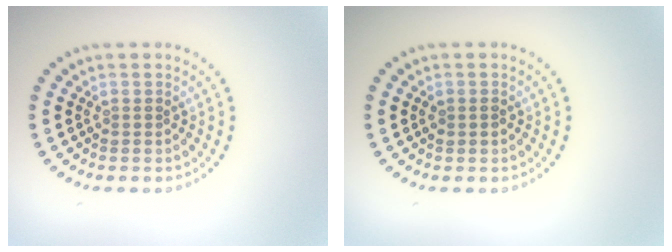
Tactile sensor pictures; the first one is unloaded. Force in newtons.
{"total": 0.8, "press": 0.8, "slide": 0.1}